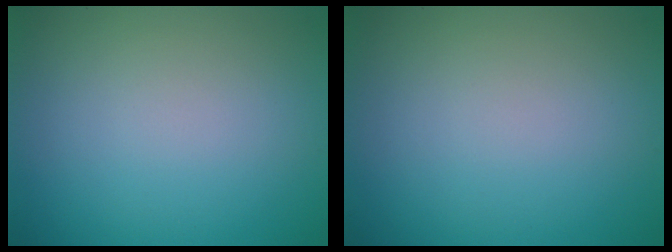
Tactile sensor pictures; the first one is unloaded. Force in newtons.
{"total": 0.0}